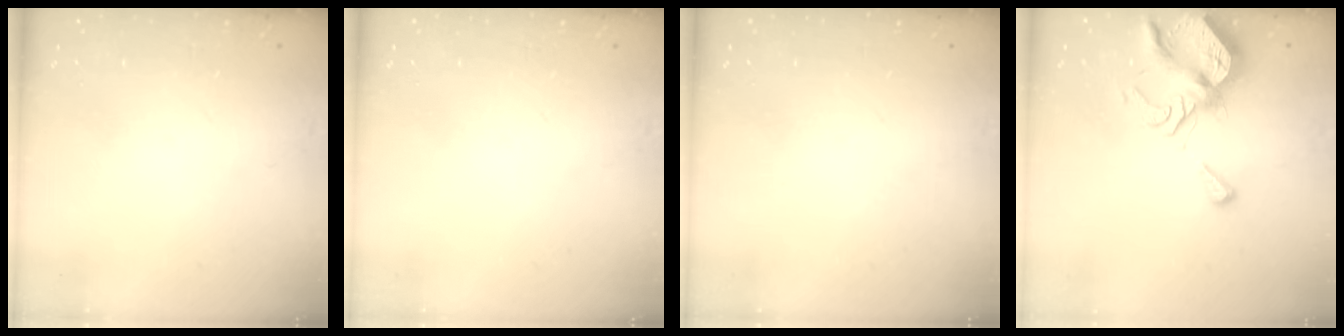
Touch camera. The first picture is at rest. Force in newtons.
{"total": 0.0}
{"total": 0.0}
{"total": 8.1, "press": 8.0, "slide": 1.2}